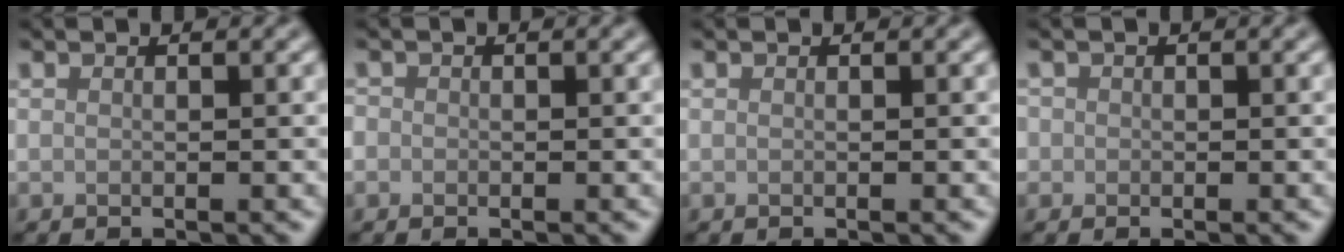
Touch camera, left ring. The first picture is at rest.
{"total": 0.8, "force": [-0.2, 0.8, 0.0], "torque": [0.005, -0.006, -0.005]}
{"total": 0.0}
{"total": 1.0, "force": [0.1, 1.0, 0.0], "torque": [0.010, -0.002, -0.004]}